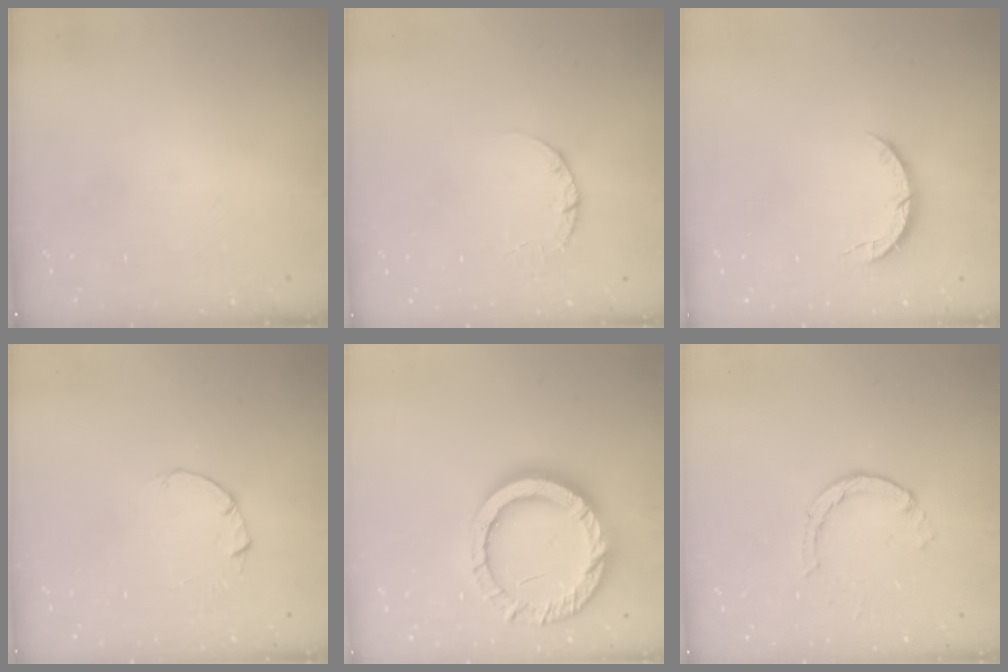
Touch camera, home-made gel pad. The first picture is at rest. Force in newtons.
{"total": 2.4, "press": 2.4, "slide": 0.3}
{"total": 4.4, "press": 4.4, "slide": 0.5}
{"total": 2.0, "press": 2.0, "slide": 0.3}
{"total": 16.4, "press": 16.3, "slide": 1.6}
{"total": 1.4, "press": 1.4, "slide": 0.2}